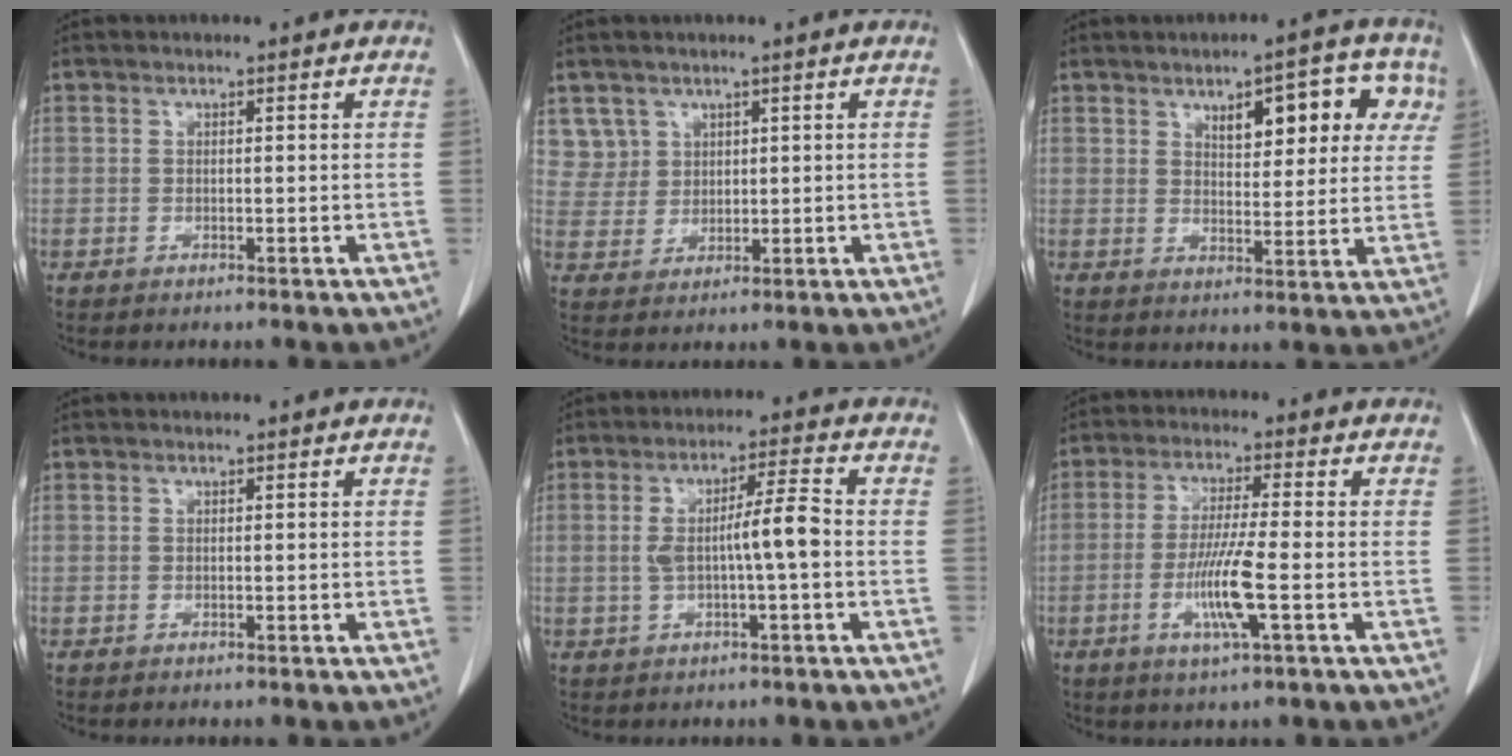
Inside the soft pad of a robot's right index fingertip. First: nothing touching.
{"total": 4.5, "force": [2.7, 3.6, -0.5], "torque": [0.020, 0.000, 0.056]}
{"total": 10.7, "force": [4.7, 4.3, 8.6], "torque": [-0.103, 0.023, 0.065]}
{"total": 0.0}
{"total": 6.1, "force": [-0.3, -0.1, 6.1], "torque": [-0.110, 0.007, -0.004]}
{"total": 8.0, "force": [-2.3, -0.3, 7.6], "torque": [-0.152, -0.013, -0.046]}